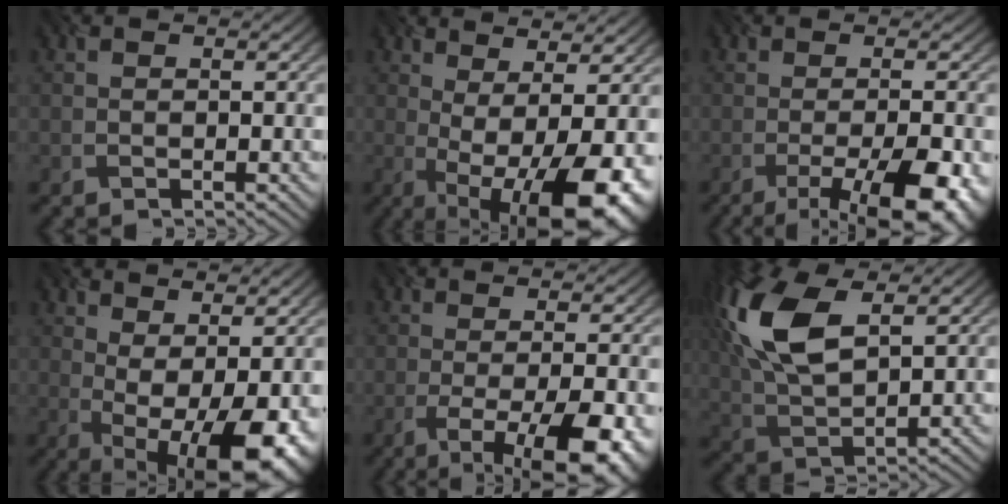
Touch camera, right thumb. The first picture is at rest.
{"total": 14.0, "force": [-3.8, 4.7, 12.6], "torque": [-0.193, -0.003, -0.032]}
{"total": 12.5, "force": [-6.4, 4.0, 10.0], "torque": [-0.133, -0.001, -0.078]}
{"total": 12.5, "force": [-2.0, 4.9, 11.4], "torque": [-0.166, 0.006, -0.003]}
{"total": 13.5, "force": [-6.0, 4.4, 11.3], "torque": [-0.145, -0.003, -0.070]}
{"total": 11.0, "force": [4.2, 5.2, 8.7], "torque": [-0.237, 0.018, 0.088]}